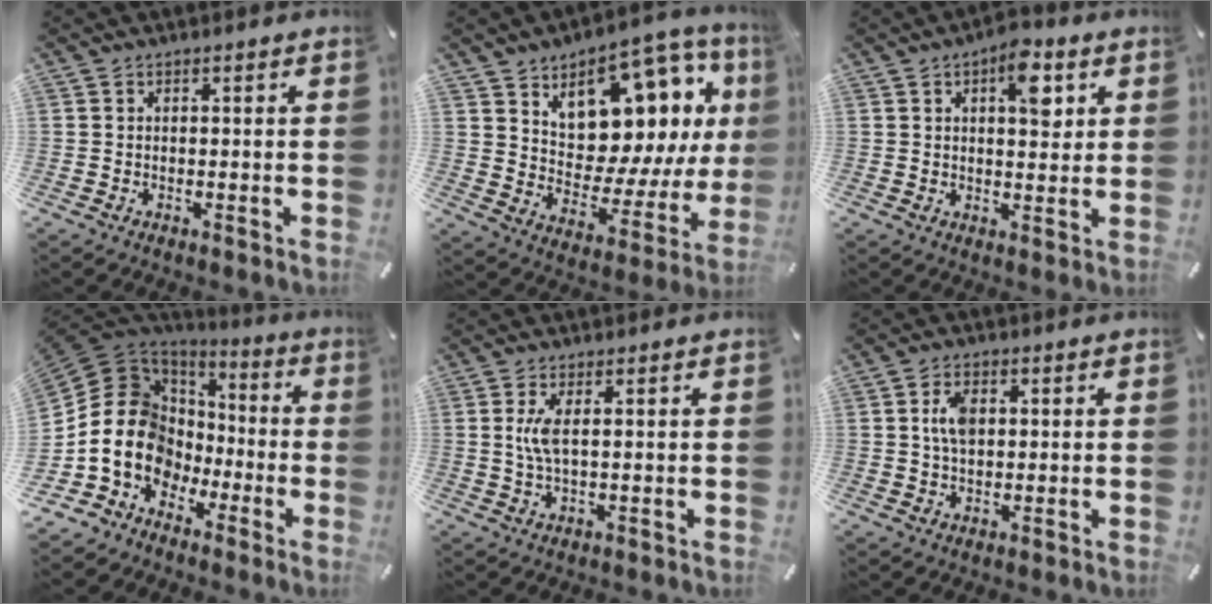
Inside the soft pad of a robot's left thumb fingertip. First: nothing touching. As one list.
[{"total": 13.9, "force": [8.5, 8.8, 6.5], "torque": [-0.089, -0.089, 0.150]}, {"total": 8.7, "force": [3.4, 4.3, 6.7], "torque": [-0.071, -0.016, 0.050]}, {"total": 16.0, "force": [-2.9, 14.2, 6.7], "torque": [-0.161, -0.006, -0.049]}, {"total": 4.2, "force": [0.7, 1.0, 4.0], "torque": [-0.095, -0.006, 0.007]}, {"total": 5.2, "force": [0.9, 3.2, 4.0], "torque": [-0.084, 0.003, 0.011]}]